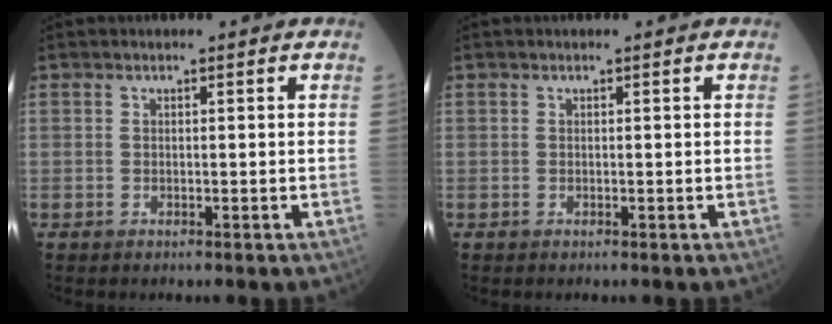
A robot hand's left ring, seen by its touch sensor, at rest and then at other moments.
{"total": 0.0}